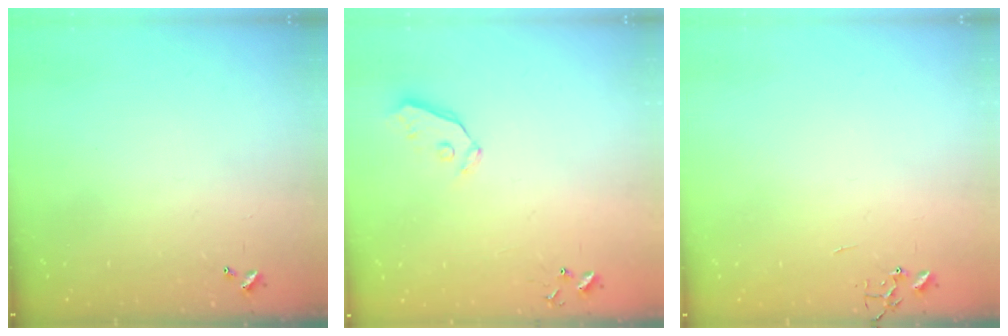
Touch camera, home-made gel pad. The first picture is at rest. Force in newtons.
{"total": 4.9, "press": 4.9, "slide": 0.2}
{"total": 0.0}